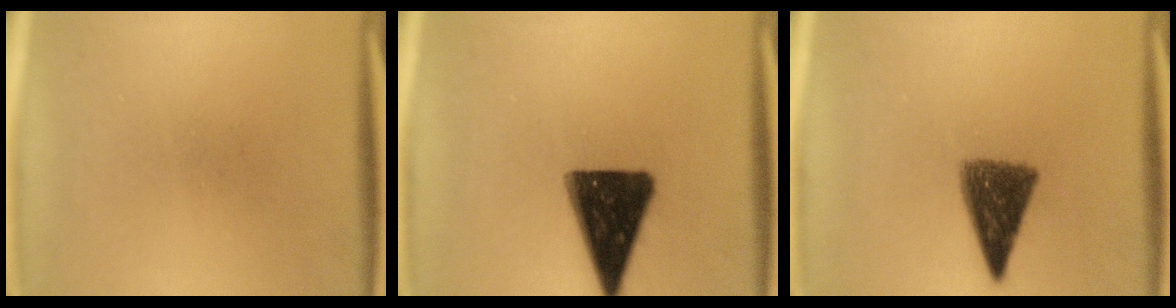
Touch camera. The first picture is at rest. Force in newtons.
{"total": 15.2}
{"total": 9.0}